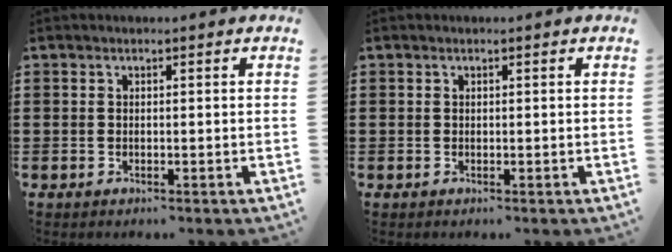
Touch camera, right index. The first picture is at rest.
{"total": 0.0}